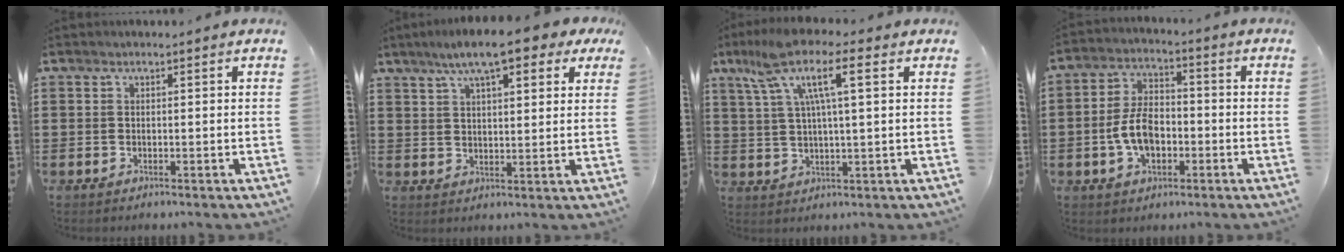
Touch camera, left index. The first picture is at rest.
{"total": 8.8, "force": [6.4, 1.8, 5.9], "torque": [-0.113, -0.005, 0.112]}
{"total": 9.5, "force": [4.1, 2.1, 8.3], "torque": [-0.181, 0.003, 0.064]}
{"total": 7.6, "force": [-2.1, 4.4, 5.8], "torque": [-0.135, 0.003, -0.046]}